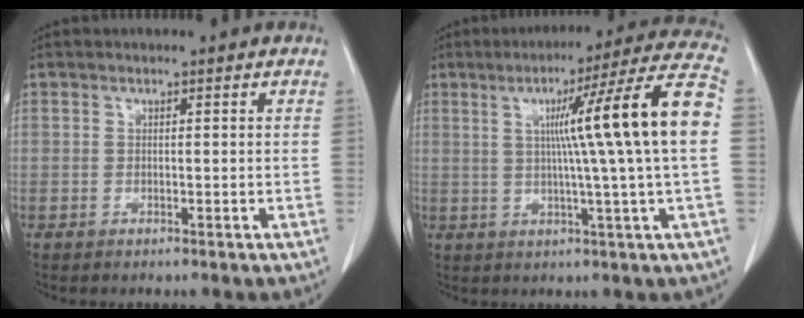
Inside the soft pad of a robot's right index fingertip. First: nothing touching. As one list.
[{"total": 16.9, "force": [2.0, -2.2, 16.6], "torque": [-0.229, 0.018, 0.021]}]